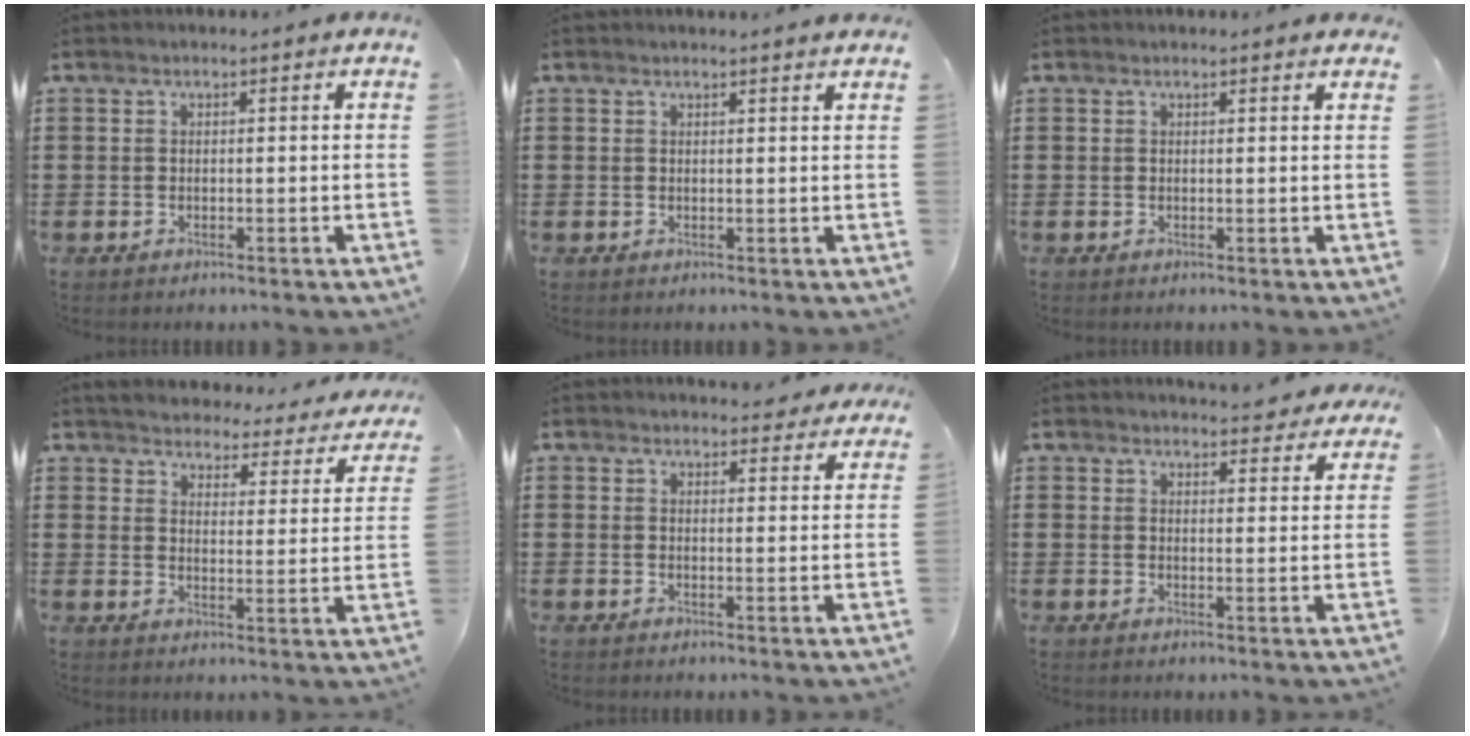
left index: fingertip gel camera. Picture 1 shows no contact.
{"total": 1.2, "force": [1.1, -0.2, 0.4], "torque": [-0.009, -0.002, 0.022]}
{"total": 0.8, "force": [0.7, 0.0, 0.5], "torque": [-0.004, -0.004, 0.012]}
{"total": 3.5, "force": [3.5, -0.1, -0.2], "torque": [-0.022, -0.035, 0.054]}
{"total": 3.2, "force": [3.0, 0.7, 0.7], "torque": [-0.014, -0.008, 0.055]}
{"total": 3.9, "force": [3.8, 0.4, 0.7], "torque": [-0.017, -0.015, 0.069]}